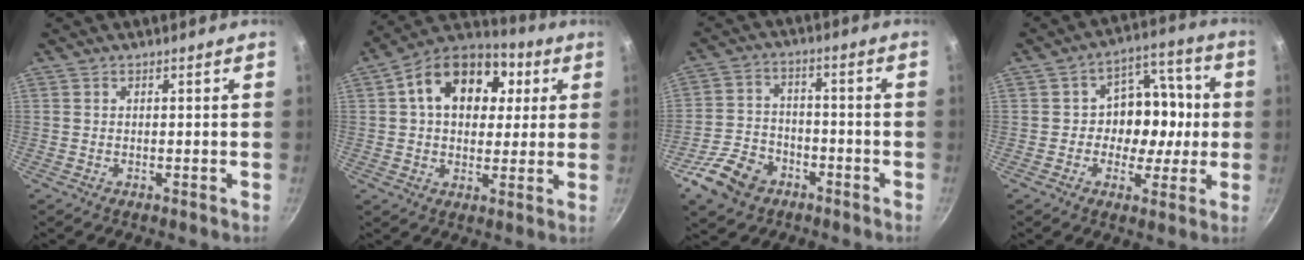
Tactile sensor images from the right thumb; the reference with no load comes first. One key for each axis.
{"total": 17.7, "fx": 4.6, "fy": 12.5, "fz": 11.6, "tx": -0.165, "ty": 0.017, "tz": 0.057}
{"total": 10.5, "fx": -5.7, "fy": 7.4, "fz": 4.8, "tx": -0.079, "ty": 0.040, "tz": -0.106}
{"total": 11.8, "fx": -0.8, "fy": 9.3, "fz": 7.3, "tx": -0.054, "ty": 0.025, "tz": -0.022}